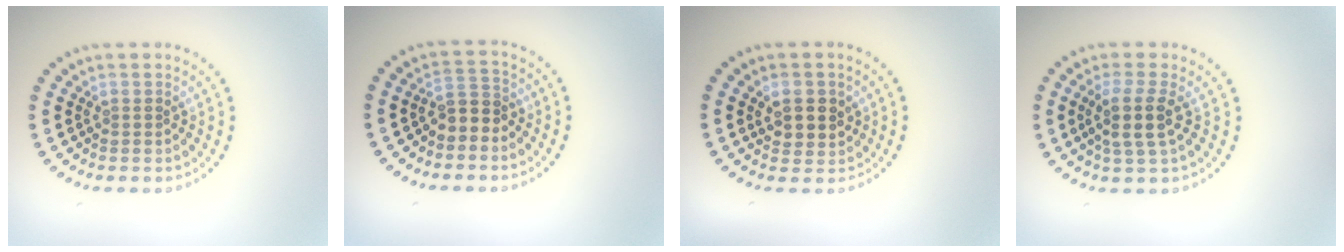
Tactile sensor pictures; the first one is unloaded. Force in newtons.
{"total": 2.4, "press": 2.1, "slide": 1.1}
{"total": 2.6, "press": 2.6, "slide": 0.6}
{"total": 2.9, "press": 2.4, "slide": 1.7}